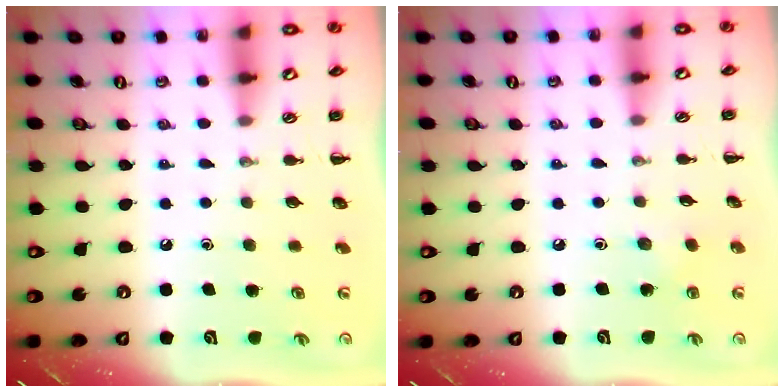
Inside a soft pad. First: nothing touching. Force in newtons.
{"total": 4.3, "press": 4.0, "slide": 1.4}